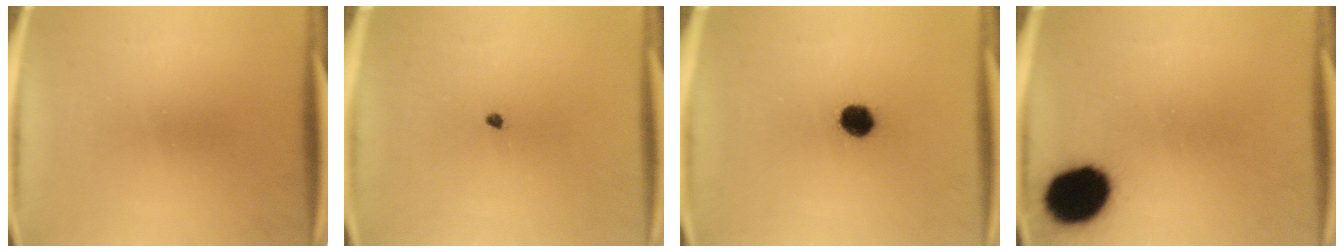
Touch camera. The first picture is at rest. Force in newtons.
{"total": 0.7}
{"total": 5.3}
{"total": 15.6}